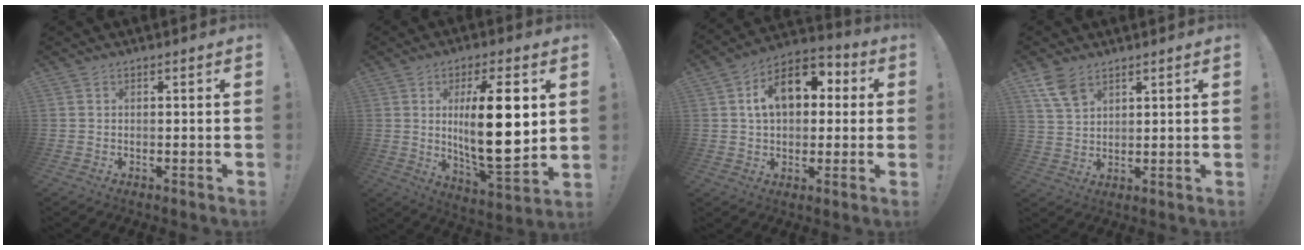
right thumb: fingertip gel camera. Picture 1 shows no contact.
{"total": 19.4, "force": [3.2, 5.9, 18.2], "torque": [-0.292, -0.023, 0.043]}
{"total": 14.8, "force": [4.1, 9.7, 10.5], "torque": [-0.162, 0.002, 0.075]}
{"total": 7.4, "force": [4.8, 4.0, 4.0], "torque": [-0.064, -0.020, 0.092]}